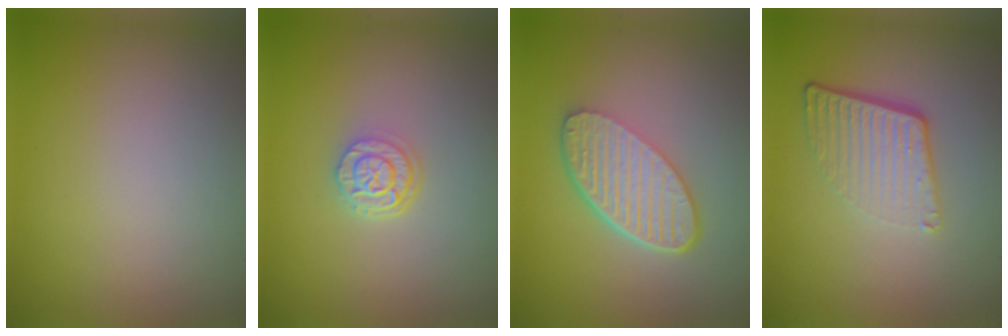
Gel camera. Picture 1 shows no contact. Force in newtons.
{"total": 2.7, "press": 2.1, "slide": 1.7}
{"total": 6.0, "press": 4.3, "slide": 4.2}
{"total": 4.4, "press": 2.9, "slide": 3.3}